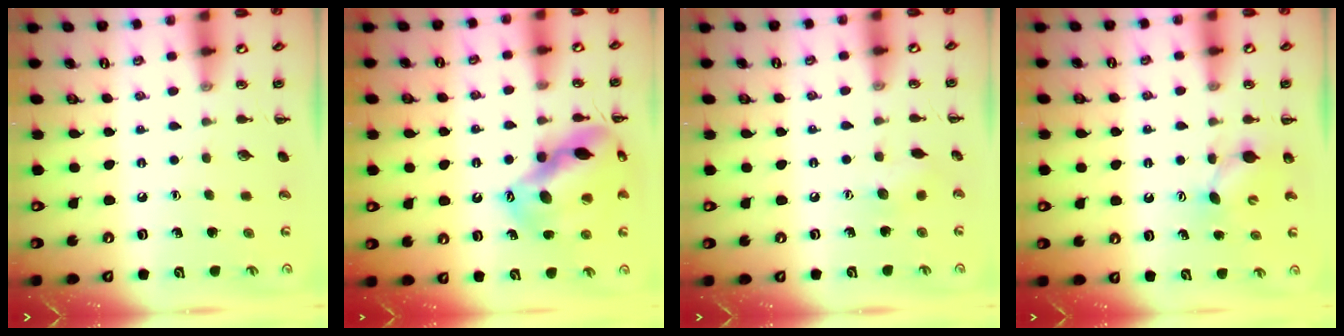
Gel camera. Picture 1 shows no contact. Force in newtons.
{"total": 16.9, "press": 16.7, "slide": 3.1}
{"total": 5.1, "press": 4.9, "slide": 1.2}
{"total": 5.5, "press": 5.4, "slide": 1.1}